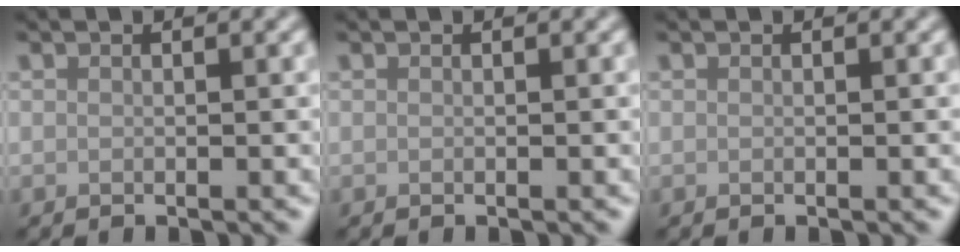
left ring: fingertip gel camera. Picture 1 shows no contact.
{"total": 0.0}
{"total": 0.0}